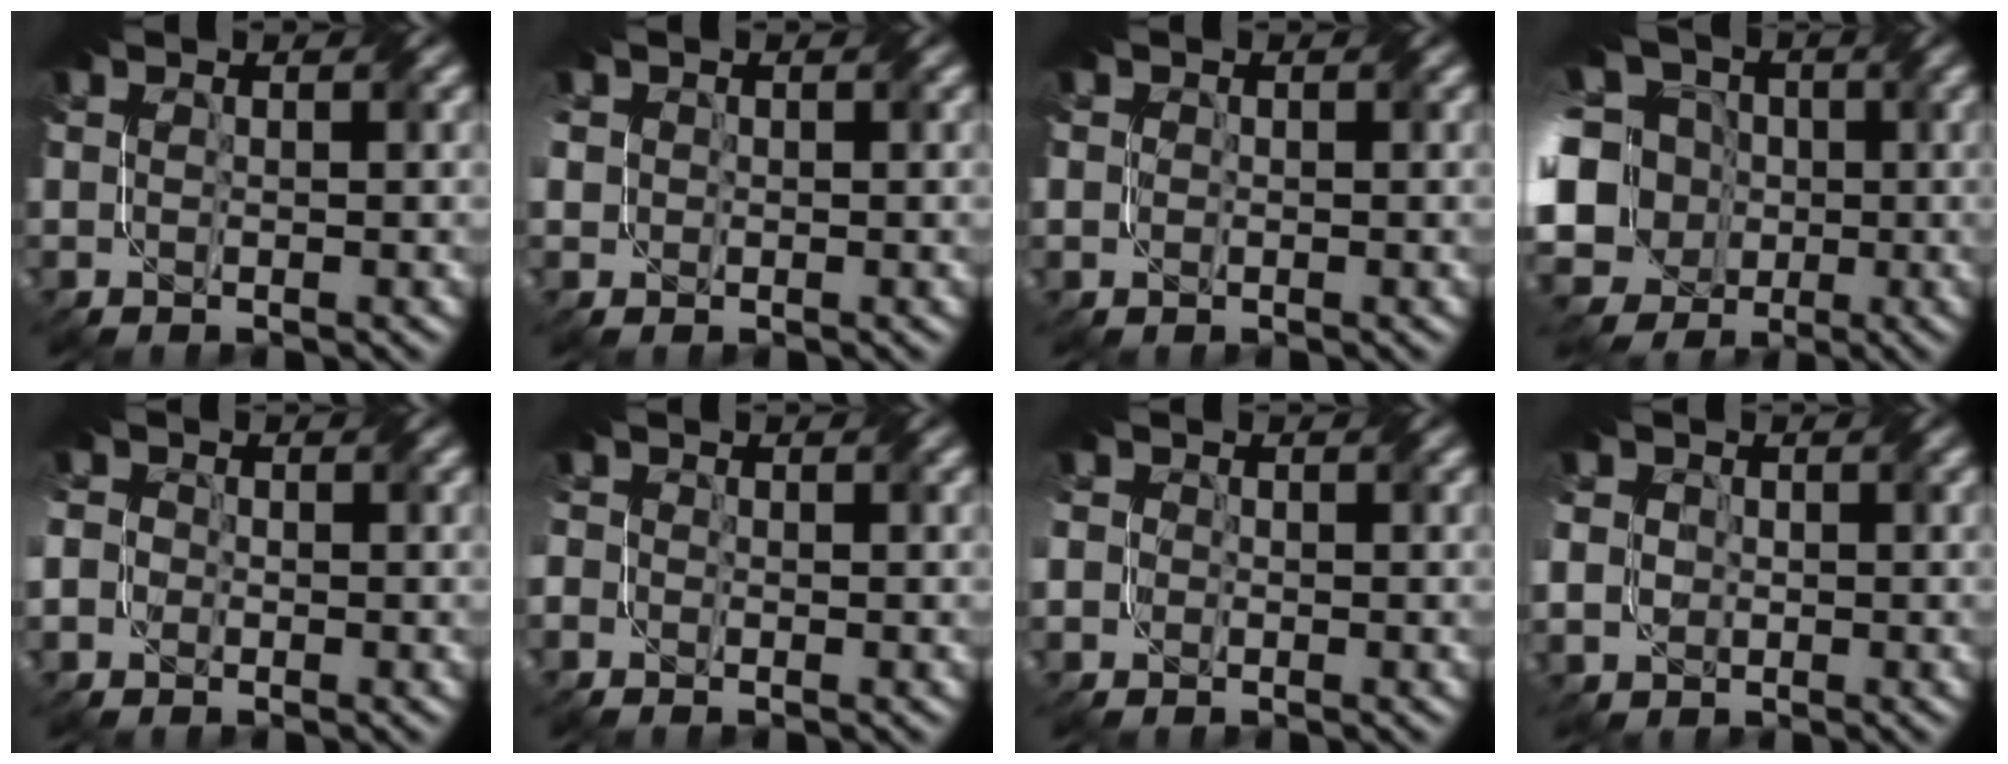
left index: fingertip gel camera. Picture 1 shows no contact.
{"total": 2.1, "force": [0.4, 1.9, 0.7], "torque": [-0.036, 0.012, 0.007]}
{"total": 1.1, "force": [0.4, 1.0, 0.1], "torque": [-0.005, 0.004, 0.006]}
{"total": 17.3, "force": [-2.6, 15.2, 7.8], "torque": [-0.187, 0.029, -0.078]}
{"total": 4.7, "force": [-0.9, 4.3, 1.8], "torque": [-0.052, 0.010, -0.053]}
{"total": 1.7, "force": [-0.3, 1.6, 0.6], "torque": [-0.008, 0.010, -0.021]}
{"total": 4.4, "force": [-0.2, 4.1, 1.8], "torque": [-0.051, 0.015, -0.042]}
{"total": 5.4, "force": [0.6, 4.9, 2.4], "torque": [-0.065, 0.013, -0.018]}